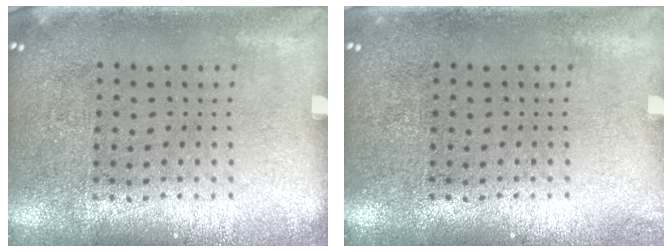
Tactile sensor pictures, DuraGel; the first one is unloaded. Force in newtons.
{"total": 0.7, "press": 0.7, "slide": 0.1}